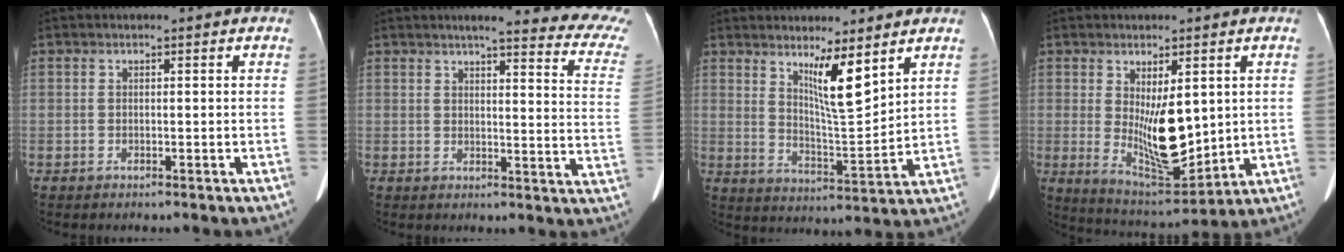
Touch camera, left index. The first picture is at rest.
{"total": 19.1, "force": [17.0, 1.1, 8.8], "torque": [-0.094, -0.061, 0.175]}
{"total": 7.6, "force": [4.8, 0.4, 5.9], "torque": [-0.105, -0.021, 0.089]}
{"total": 10.4, "force": [0.9, 3.5, 9.7], "torque": [-0.164, -0.017, 0.032]}